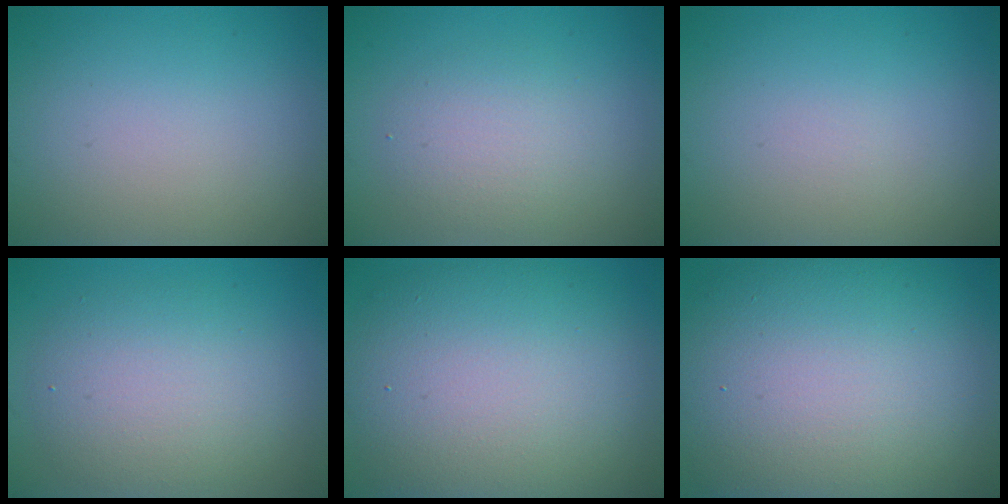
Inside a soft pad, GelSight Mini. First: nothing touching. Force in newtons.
{"total": 2.9, "press": 2.9, "slide": 0.2}
{"total": 0.0}
{"total": 5.1, "press": 5.1, "slide": 0.6}
{"total": 12.4, "press": 12.4, "slide": 0.7}
{"total": 15.8, "press": 15.8, "slide": 0.6}